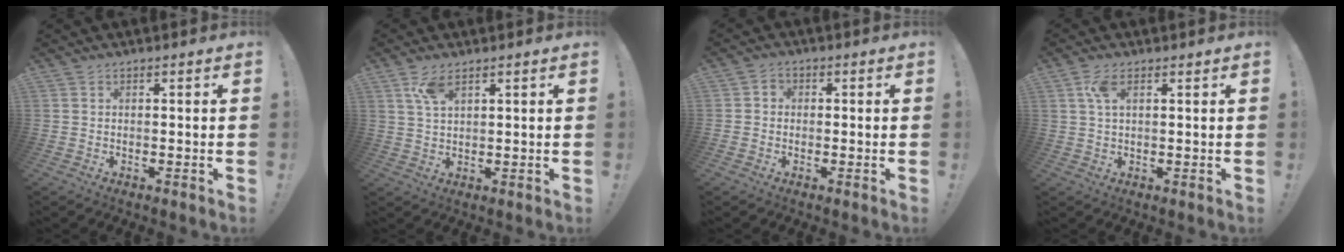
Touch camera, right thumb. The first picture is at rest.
{"total": 6.0, "force": [3.3, 2.4, 4.4], "torque": [-0.079, -0.007, 0.060]}
{"total": 2.5, "force": [-0.4, 2.3, 1.1], "torque": [-0.019, 0.007, -0.006]}
{"total": 4.7, "force": [1.9, 2.1, 3.7], "torque": [-0.075, 0.003, 0.034]}